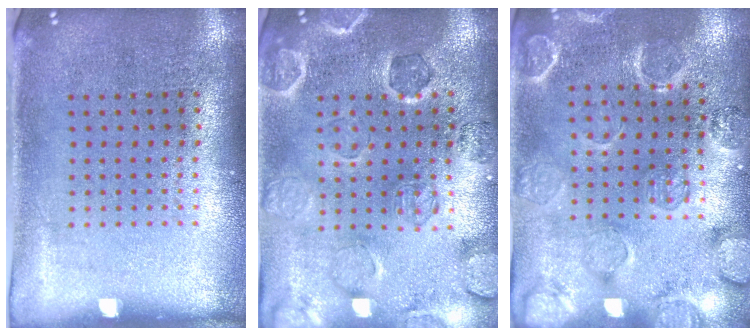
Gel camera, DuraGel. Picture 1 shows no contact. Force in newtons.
{"total": 1.0, "press": 0.9, "slide": 0.3}
{"total": 2.4, "press": 2.3, "slide": 0.8}